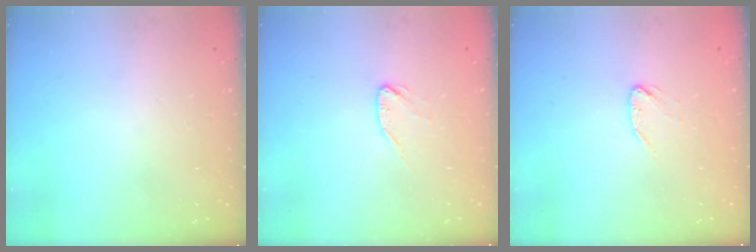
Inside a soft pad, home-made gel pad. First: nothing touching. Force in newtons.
{"total": 4.2, "press": 4.1, "slide": 0.4}
{"total": 3.8, "press": 3.8, "slide": 0.3}